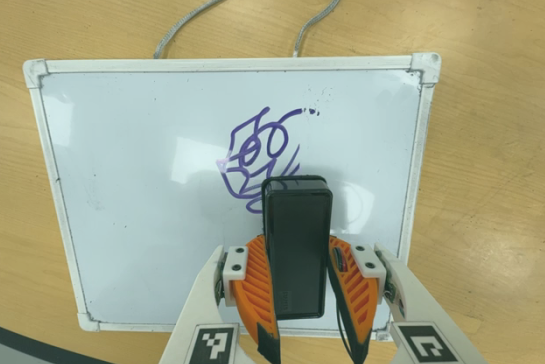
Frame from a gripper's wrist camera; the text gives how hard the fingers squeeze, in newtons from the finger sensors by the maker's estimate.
{"total": 5.9, "left": 5.3, "right": 6.5}